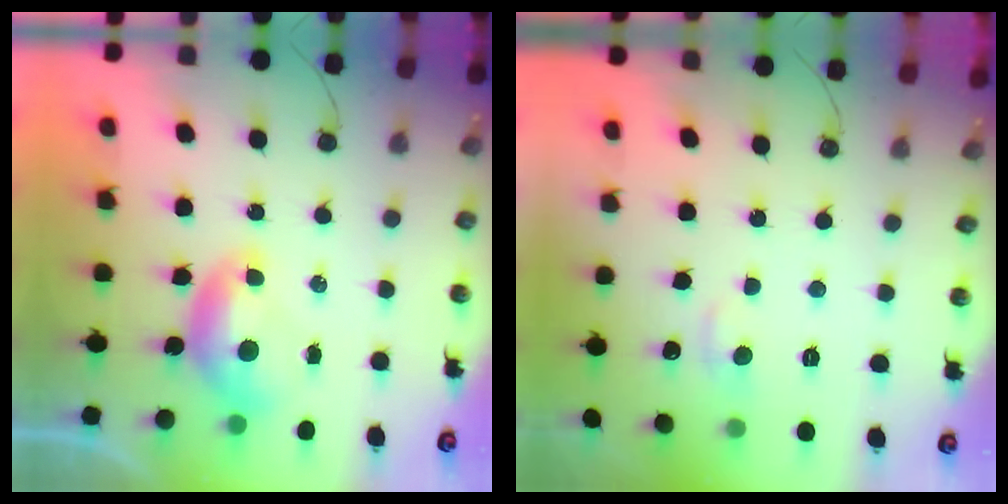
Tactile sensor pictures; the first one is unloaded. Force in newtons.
{"total": 0.9, "press": 0.1, "slide": 0.9}